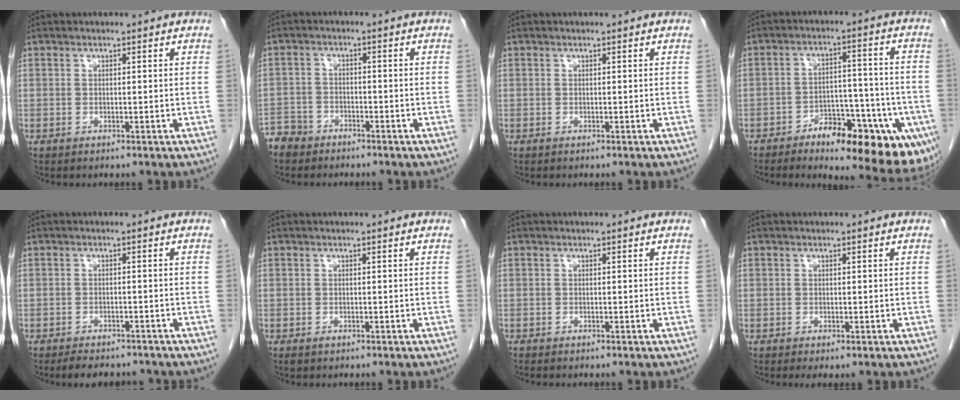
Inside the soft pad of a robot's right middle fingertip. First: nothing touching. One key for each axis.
{"total": 4.7, "fx": -4.0, "fy": 2.5, "fz": 0.1, "tx": 0.001, "ty": 0.000, "tz": -0.080}
{"total": 0.0}
{"total": 15.0, "fx": -9.6, "fy": 4.8, "fz": 10.4, "tx": -0.082, "ty": 0.026, "tz": -0.134}
{"total": 6.2, "fx": -5.5, "fy": 2.1, "fz": 2.0, "tx": -0.023, "ty": 0.000, "tz": -0.073}
{"total": 0.6, "fx": -0.4, "fy": 0.3, "fz": 0.3, "tx": -0.008, "ty": -0.001, "tz": -0.004}
{"total": 0.0}
{"total": 0.8, "fx": -0.2, "fy": 0.4, "fz": 0.6, "tx": -0.009, "ty": -0.002, "tz": 0.000}